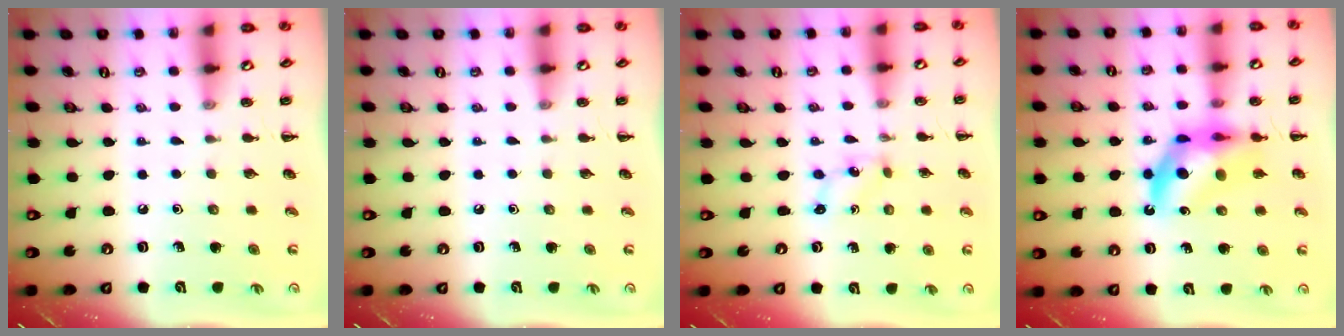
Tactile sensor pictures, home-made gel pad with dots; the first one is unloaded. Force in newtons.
{"total": 0.0}
{"total": 0.8, "press": 0.8, "slide": 0.3}
{"total": 10.1, "press": 9.5, "slide": 3.3}